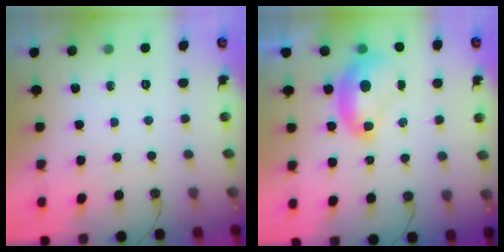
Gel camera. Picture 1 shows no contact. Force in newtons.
{"total": 3.2, "press": 3.2, "slide": 0.2}